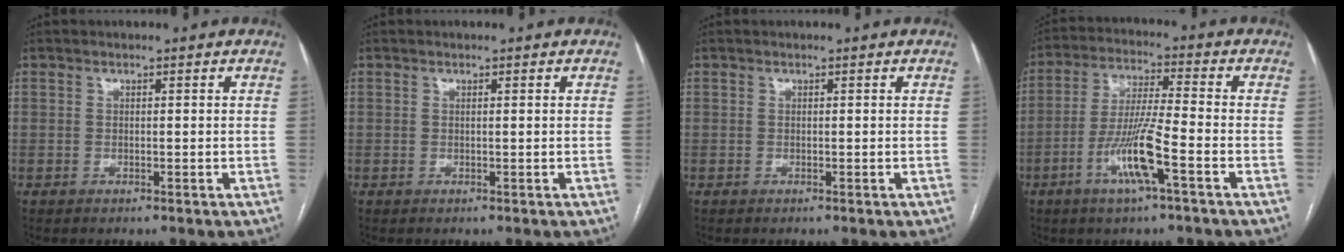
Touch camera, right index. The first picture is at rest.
{"total": 0.0}
{"total": 0.0}
{"total": 9.9, "force": [-4.1, 0.1, 9.0], "torque": [-0.178, -0.004, -0.081]}